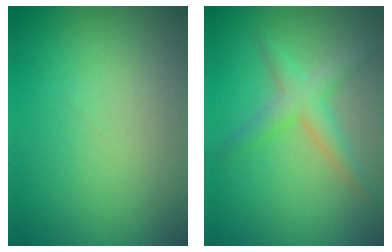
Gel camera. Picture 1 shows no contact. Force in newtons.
{"total": 2.8, "press": 2.8, "slide": 0.2}